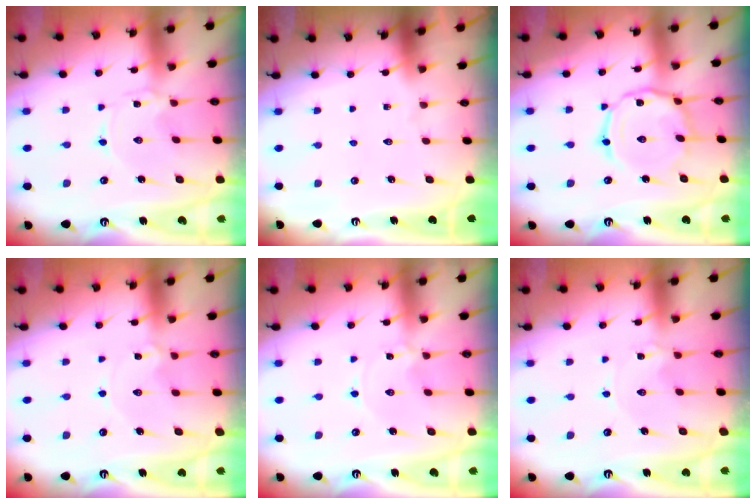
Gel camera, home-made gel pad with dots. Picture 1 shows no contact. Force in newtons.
{"total": 0.0}
{"total": 10.5, "press": 10.5, "slide": 0.6}
{"total": 1.2, "press": 1.2, "slide": 0.1}
{"total": 0.0}
{"total": 1.1, "press": 1.1, "slide": 0.2}